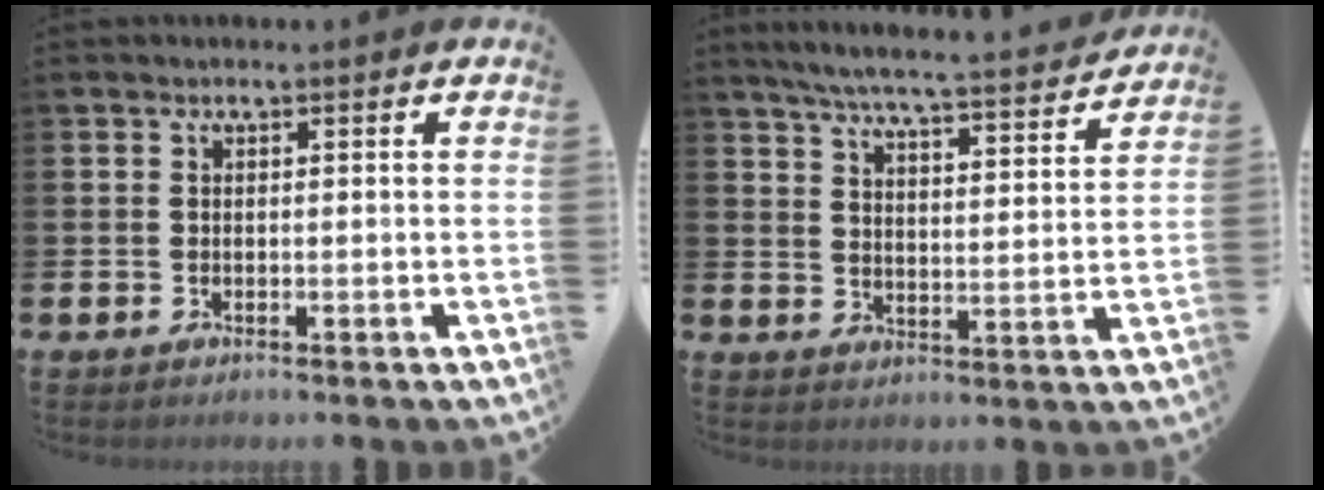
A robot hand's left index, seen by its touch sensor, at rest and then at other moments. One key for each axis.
{"total": 6.3, "fx": 5.9, "fy": 0.2, "fz": 2.2, "tx": -0.062, "ty": -0.044, "tz": 0.100}